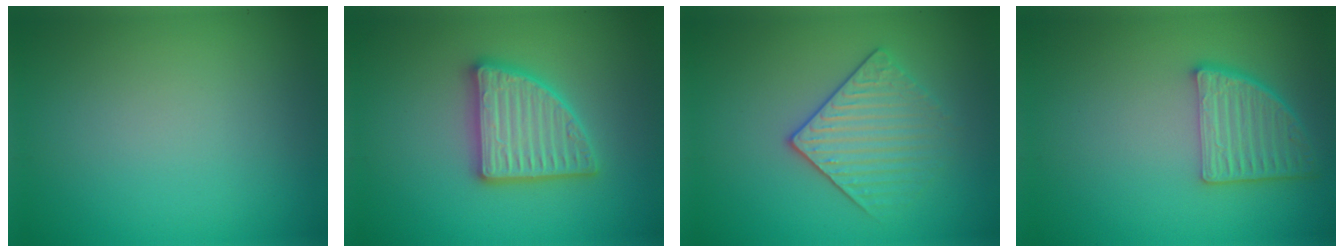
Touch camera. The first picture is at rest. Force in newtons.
{"total": 5.0, "press": 5.0, "slide": 0.7}
{"total": 3.2, "press": 3.0, "slide": 1.2}
{"total": 4.6, "press": 3.9, "slide": 2.4}